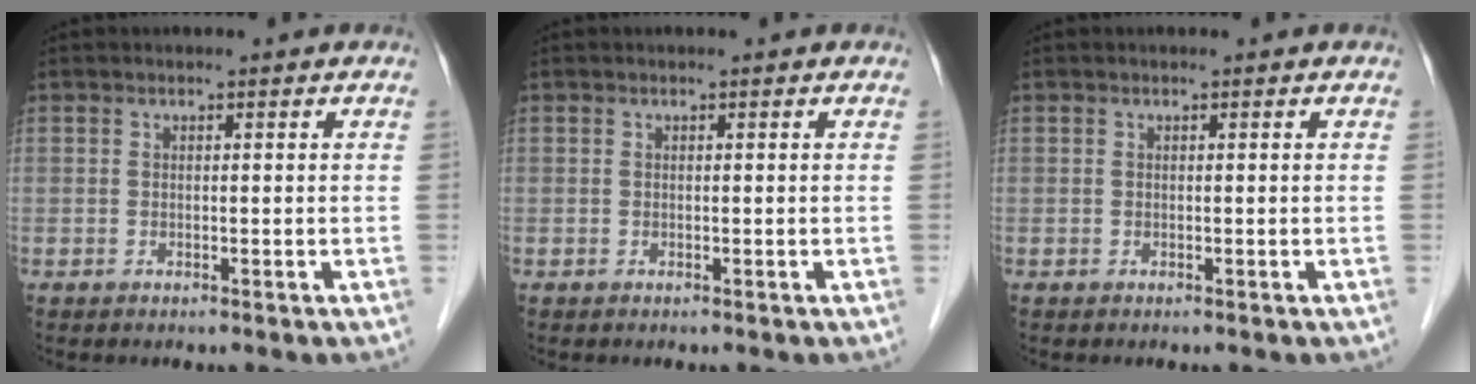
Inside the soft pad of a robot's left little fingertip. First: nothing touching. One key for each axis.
{"total": 0.0}
{"total": 0.0}